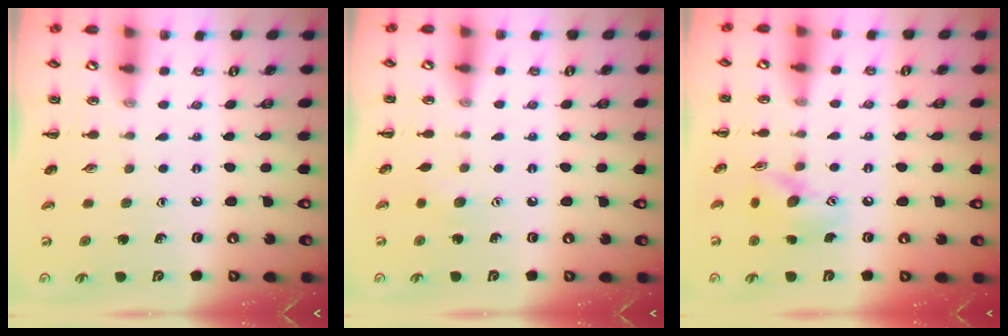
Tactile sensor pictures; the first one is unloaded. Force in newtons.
{"total": 2.9, "press": 2.8, "slide": 0.7}
{"total": 12.0, "press": 11.9, "slide": 1.8}